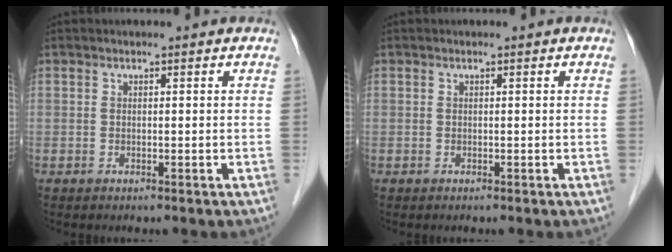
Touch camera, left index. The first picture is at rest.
{"total": 0.0}